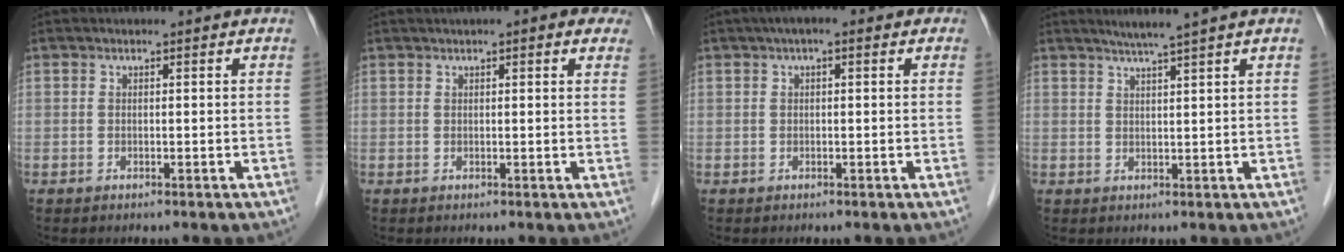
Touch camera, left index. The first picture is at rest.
{"total": 4.5, "force": [2.9, 1.0, 3.3], "torque": [-0.029, 0.022, 0.028]}
{"total": 3.2, "force": [1.4, 1.3, 2.6], "torque": [-0.041, 0.021, 0.014]}
{"total": 3.8, "force": [2.9, -1.2, 2.1], "torque": [-0.034, -0.001, 0.053]}